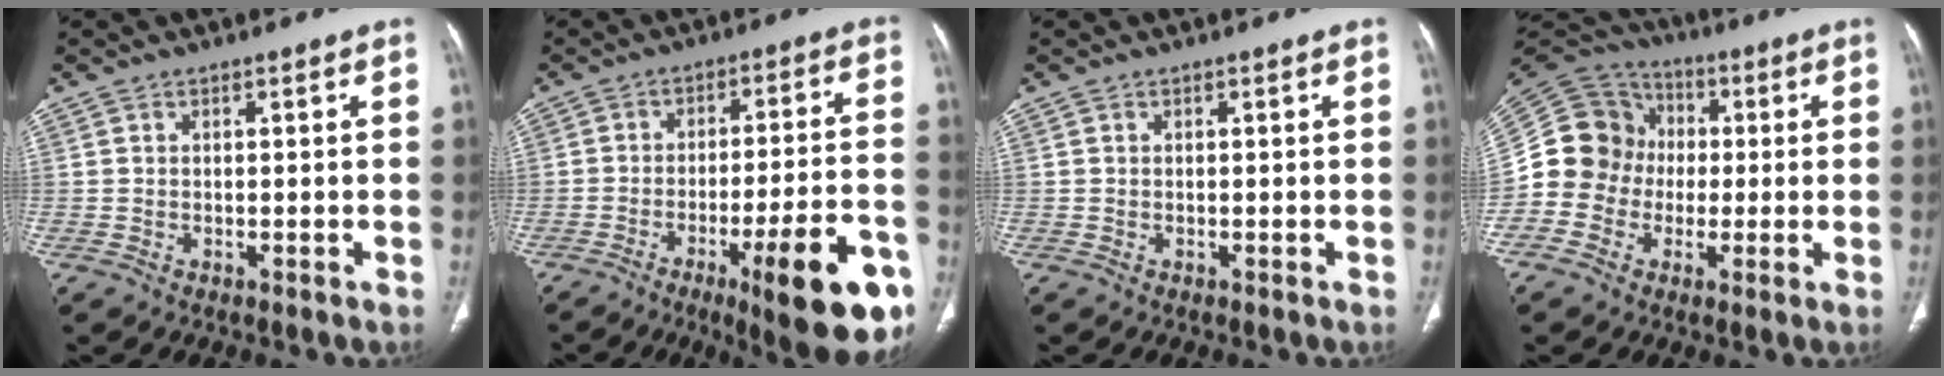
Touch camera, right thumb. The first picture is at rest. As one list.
[{"total": 19.0, "force": [-9.4, 3.8, 16.1], "torque": [-0.176, 0.044, -0.128]}, {"total": 0.0}, {"total": 13.7, "force": [-1.6, 12.8, 4.6], "torque": [-0.080, 0.046, -0.033]}]